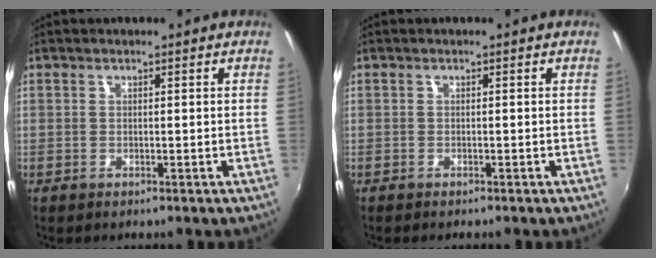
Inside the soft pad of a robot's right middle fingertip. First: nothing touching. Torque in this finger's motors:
{"motor_torque": [-0.41, -0.01, -0.02, -0.01]}